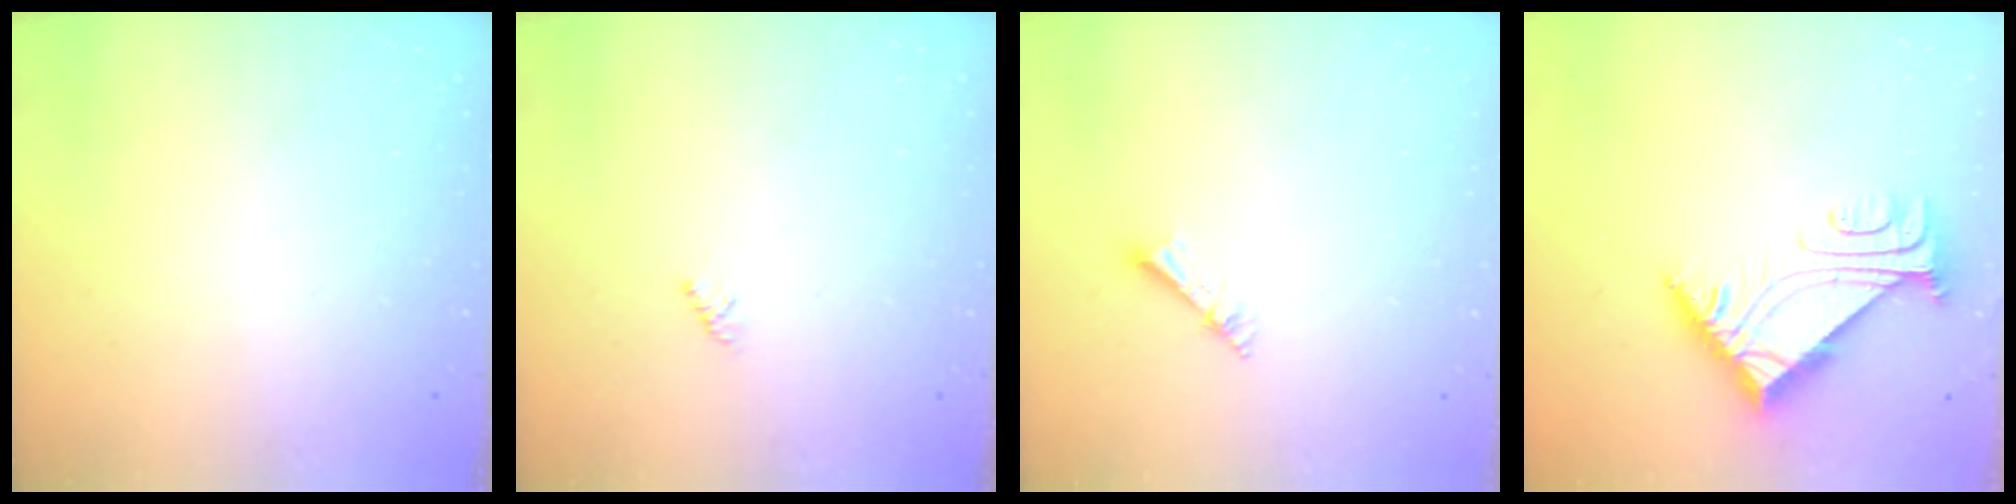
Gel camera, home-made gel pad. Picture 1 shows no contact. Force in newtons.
{"total": 1.5, "press": 1.4, "slide": 0.4}
{"total": 2.7, "press": 2.7, "slide": 0.3}
{"total": 6.6, "press": 6.6, "slide": 0.9}